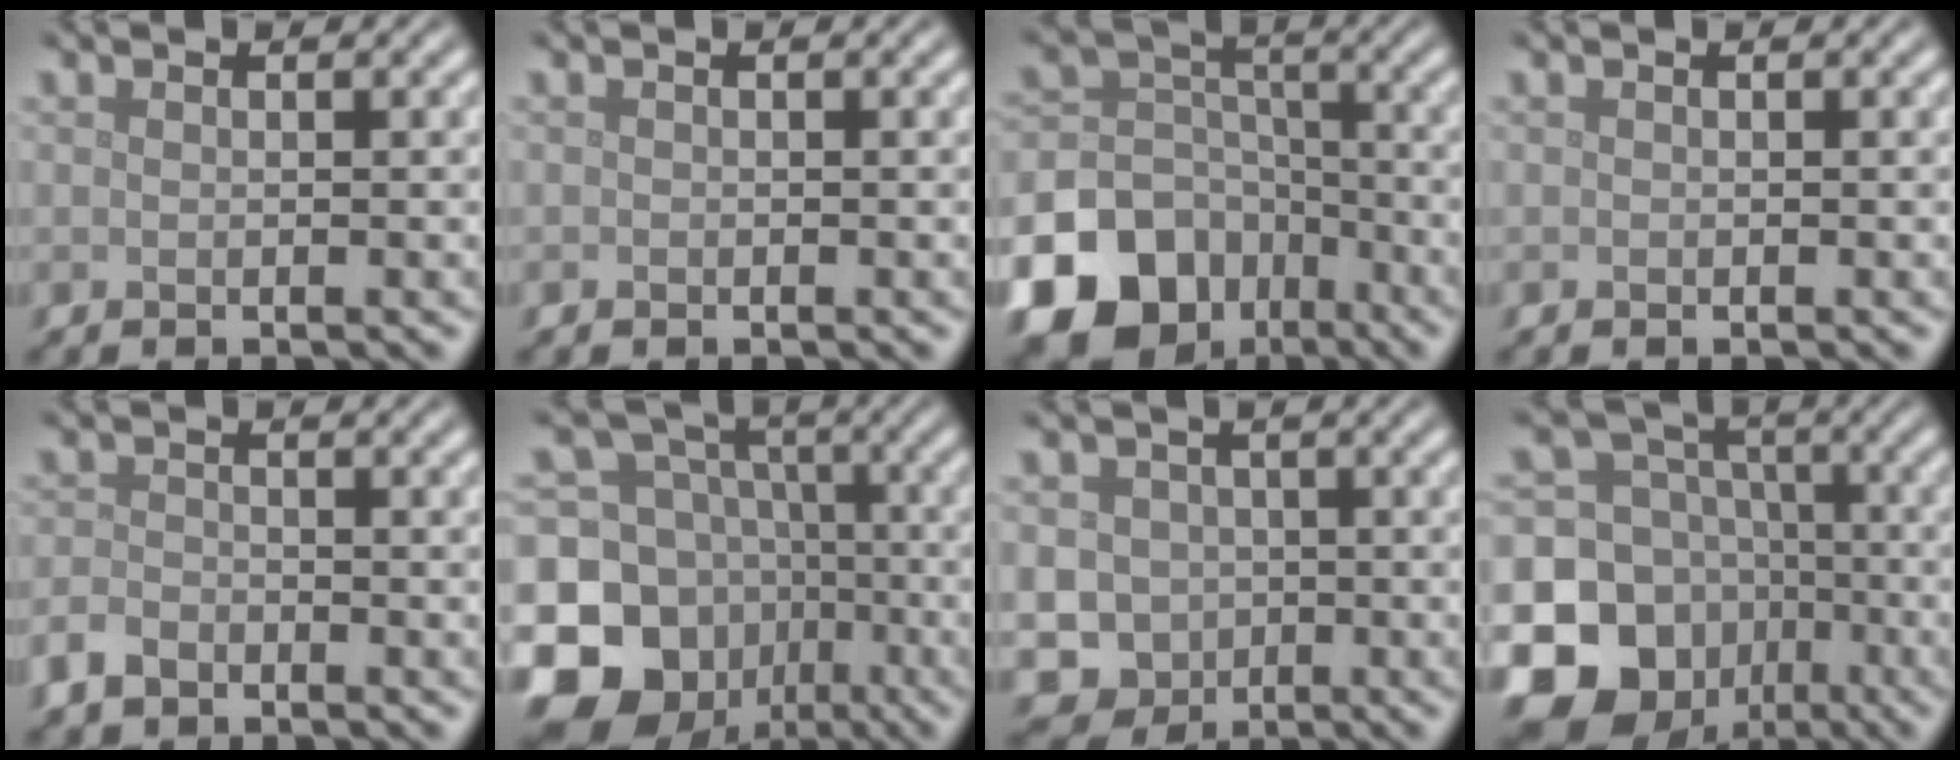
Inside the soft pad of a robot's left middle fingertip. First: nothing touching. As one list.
[{"total": 0.0}, {"total": 18.6, "force": [-10.7, 14.3, 5.1], "torque": [-0.126, -0.067, -0.188]}, {"total": 0.0}, {"total": 2.0, "force": [-1.5, 1.1, 0.8], "torque": [-0.016, 0.000, -0.036]}, {"total": 15.6, "force": [-6.0, 13.2, 5.7], "torque": [-0.153, -0.015, -0.112]}, {"total": 7.9, "force": [-2.0, 7.4, 2.1], "torque": [-0.034, -0.006, -0.062]}, {"total": 16.8, "force": [-6.7, 14.6, 4.8], "torque": [-0.130, -0.033, -0.120]}]